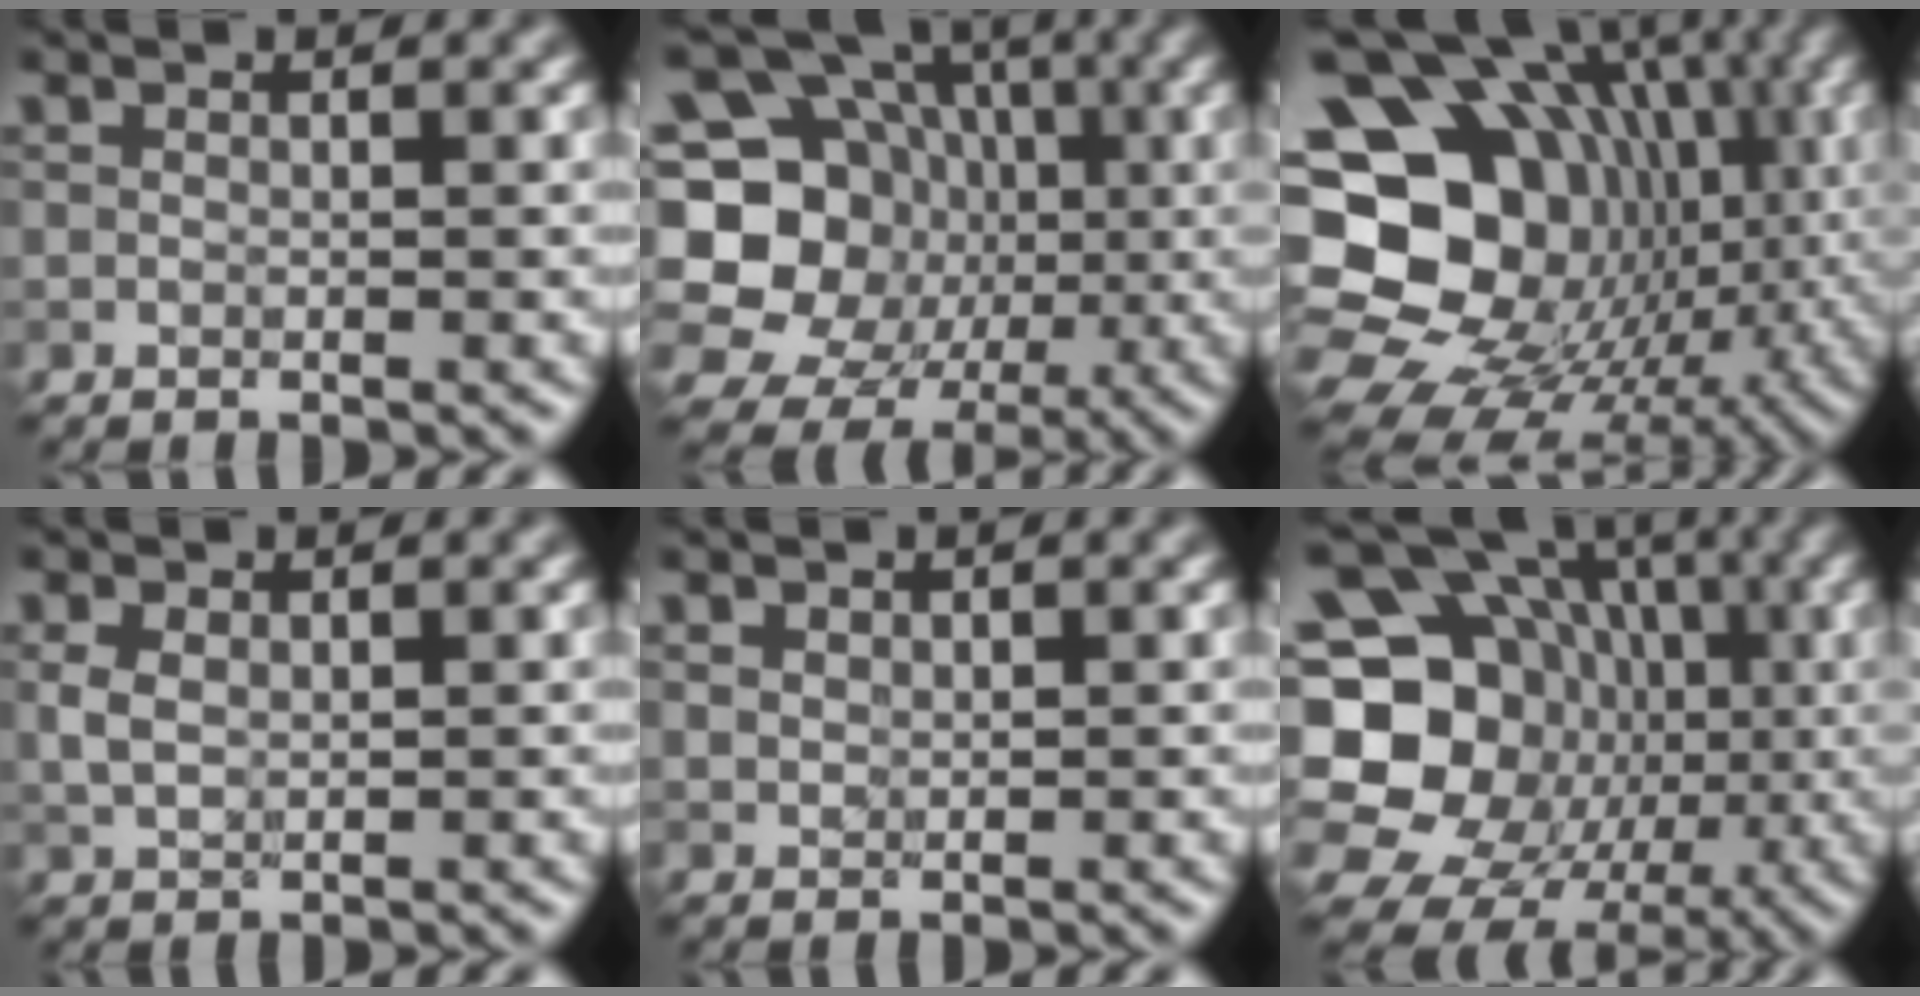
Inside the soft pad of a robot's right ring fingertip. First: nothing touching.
{"total": 17.3, "force": [-1.4, 15.9, 6.6], "torque": [-0.156, 0.013, -0.050]}
{"total": 21.2, "force": [0.2, 17.7, 11.6], "torque": [-0.185, -0.010, -0.015]}
{"total": 1.6, "force": [0.6, 0.9, 1.1], "torque": [-0.031, -0.001, 0.016]}
{"total": 0.9, "force": [0.8, 0.4, 0.1], "torque": [-0.004, 0.000, 0.021]}
{"total": 21.2, "force": [-1.6, 19.0, 9.1], "torque": [-0.180, 0.020, -0.053]}